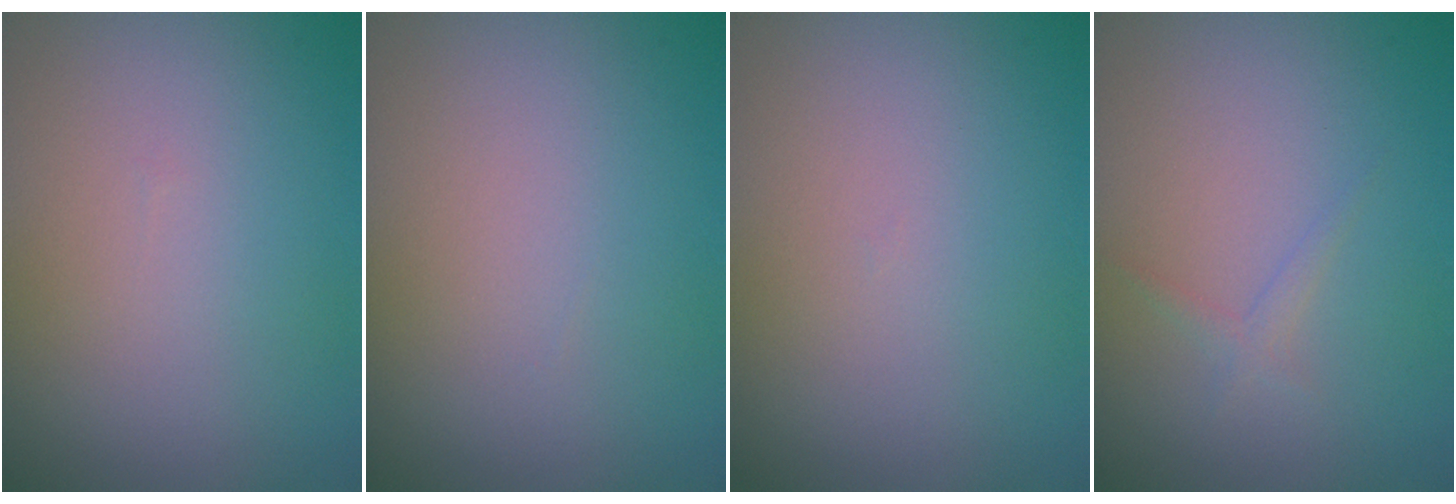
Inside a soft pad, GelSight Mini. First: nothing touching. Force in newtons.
{"total": 0.0}
{"total": 0.0}
{"total": 0.8, "press": 0.8, "slide": 0.0}